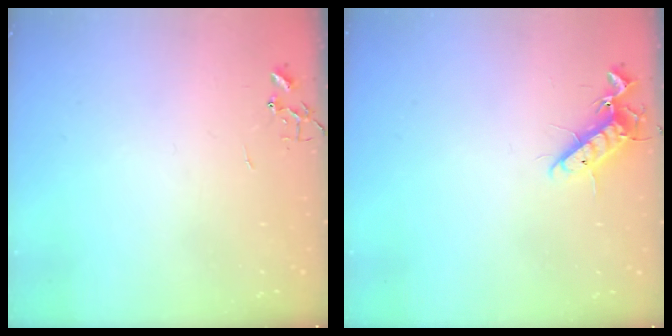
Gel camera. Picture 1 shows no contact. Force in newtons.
{"total": 12.1, "press": 11.9, "slide": 2.0}